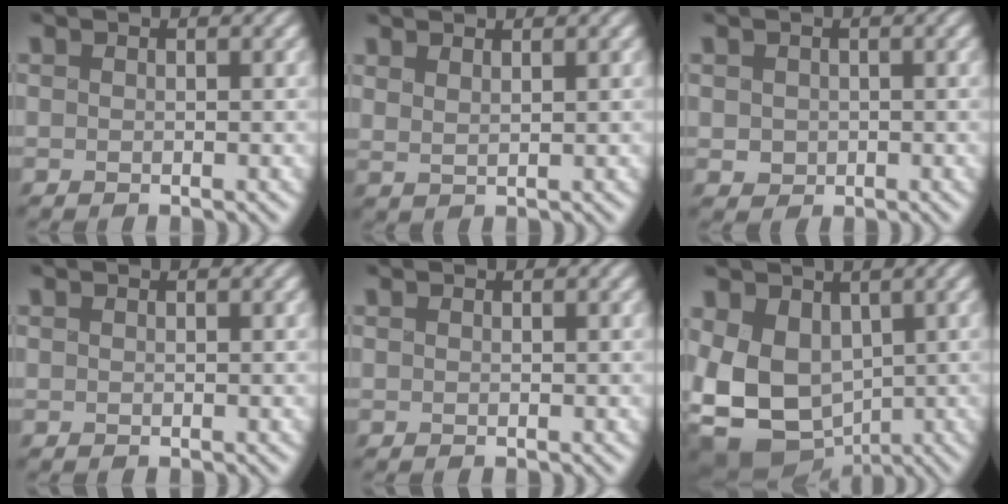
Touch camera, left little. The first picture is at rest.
{"total": 2.0, "force": [1.4, 0.7, 1.3], "torque": [-0.005, 0.006, 0.009]}
{"total": 1.2, "force": [-0.1, 1.2, 0.4], "torque": [-0.008, -0.005, 0.001]}
{"total": 0.0}
{"total": 0.0}
{"total": 9.2, "force": [-1.4, 6.9, 6.0], "torque": [-0.139, -0.023, -0.018]}